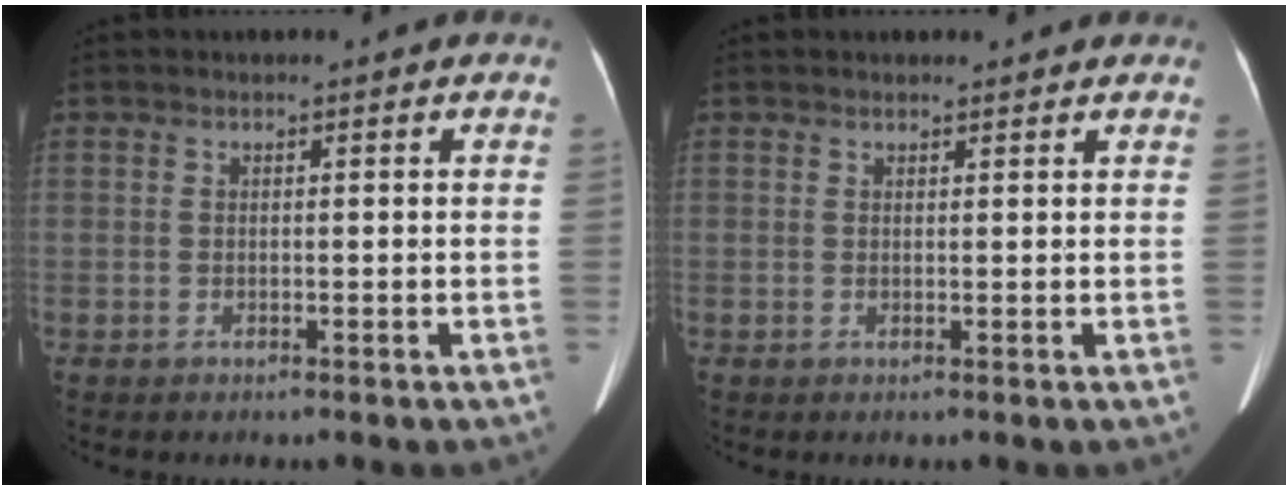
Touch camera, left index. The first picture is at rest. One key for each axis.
{"total": 2.8, "fx": 2.6, "fy": 0.7, "fz": 0.7, "tx": -0.007, "ty": 0.003, "tz": 0.028}